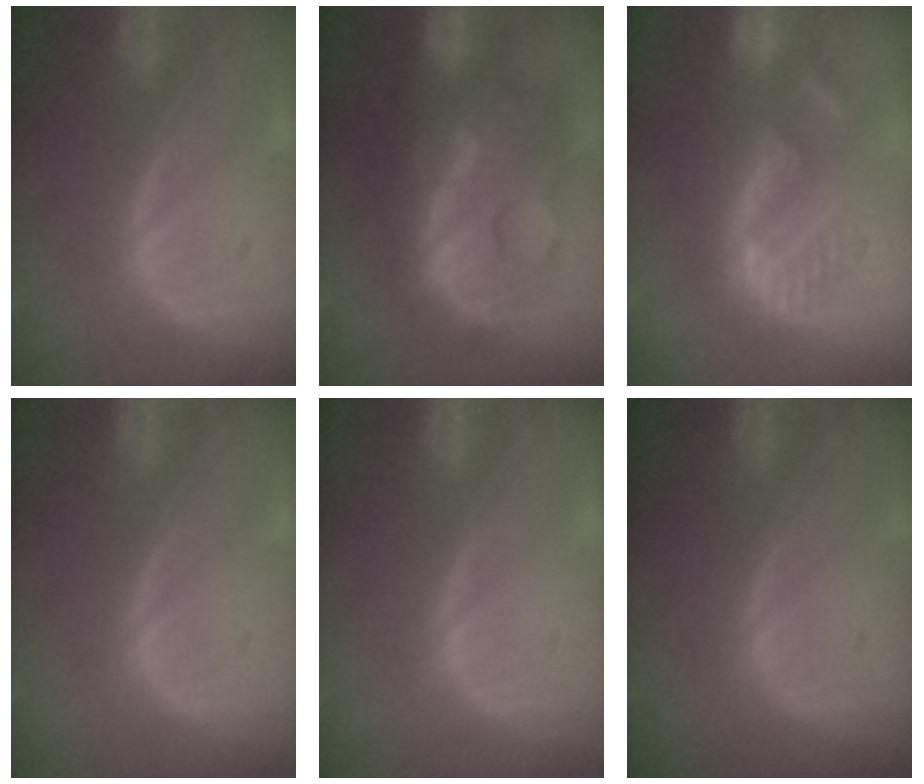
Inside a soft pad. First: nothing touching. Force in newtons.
{"total": 12.3, "press": 12.3, "slide": 1.3}
{"total": 8.7, "press": 8.2, "slide": 3.0}
{"total": 0.0}
{"total": 0.0}
{"total": 0.0}